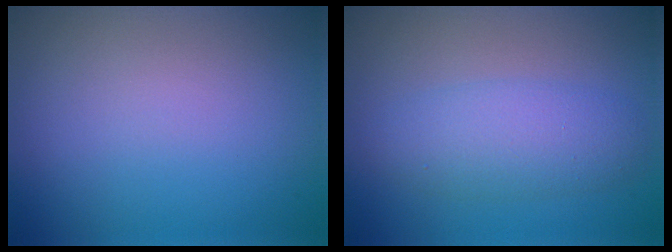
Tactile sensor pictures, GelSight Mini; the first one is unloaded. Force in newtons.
{"total": 3.7, "press": 3.7, "slide": 0.1}